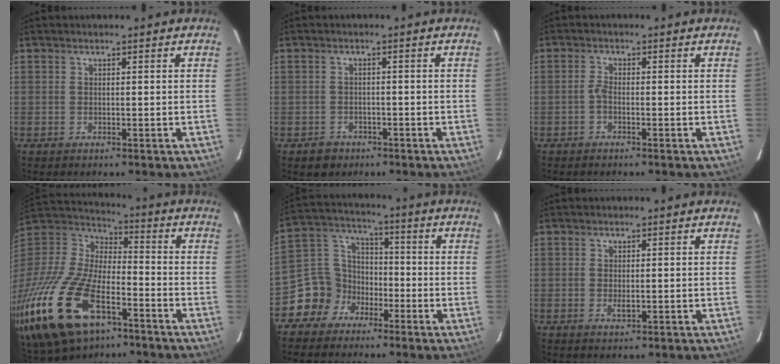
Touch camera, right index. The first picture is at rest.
{"total": 3.6, "force": [-2.0, 2.9, 0.6], "torque": [-0.020, 0.007, -0.024]}
{"total": 1.4, "force": [-0.8, 0.4, 1.1], "torque": [-0.029, 0.005, -0.020]}
{"total": 30.7, "force": [-15.9, 15.3, 21.3], "torque": [-0.486, -0.049, -0.276]}
{"total": 9.5, "force": [-5.5, 7.6, 1.3], "torque": [-0.044, 0.045, -0.108]}
{"total": 1.6, "force": [-0.3, 0.8, 1.4], "torque": [-0.028, -0.002, -0.003]}